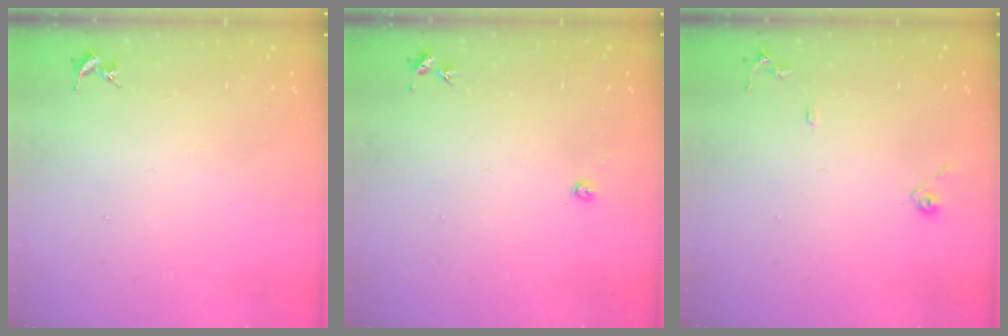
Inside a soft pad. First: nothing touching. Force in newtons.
{"total": 4.1, "press": 4.1, "slide": 0.4}
{"total": 8.0, "press": 8.0, "slide": 0.8}